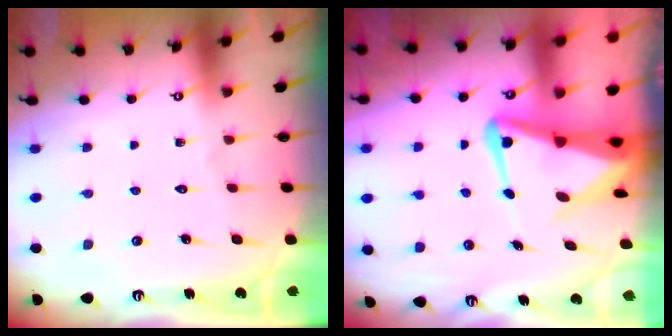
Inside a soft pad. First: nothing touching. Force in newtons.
{"total": 7.4, "press": 7.3, "slide": 1.3}